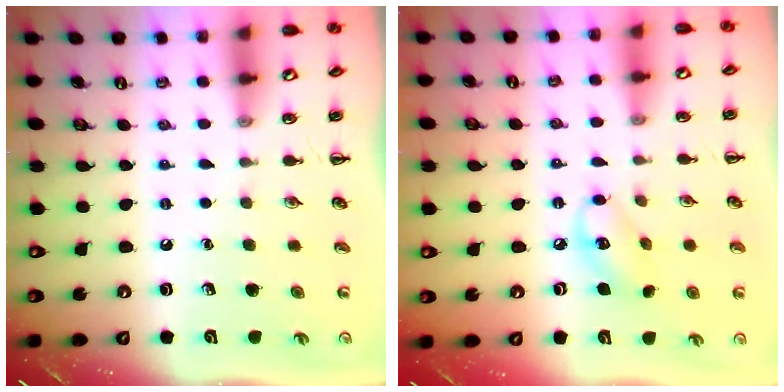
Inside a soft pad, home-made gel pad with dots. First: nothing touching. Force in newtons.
{"total": 7.7, "press": 7.7, "slide": 1.0}